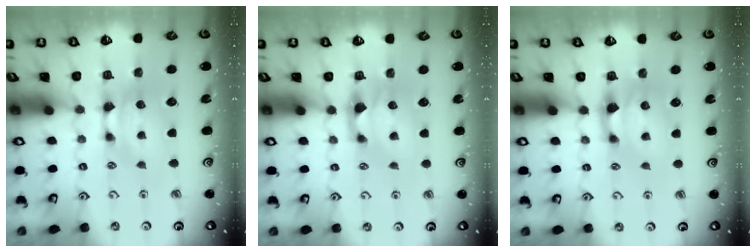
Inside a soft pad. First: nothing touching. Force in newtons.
{"total": 0.7, "press": 0.4, "slide": 0.6}
{"total": 1.2, "press": 0.2, "slide": 1.2}